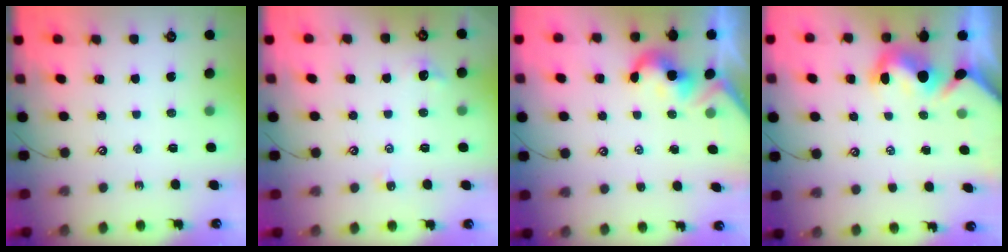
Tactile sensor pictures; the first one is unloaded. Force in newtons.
{"total": 1.6, "press": 1.5, "slide": 0.5}
{"total": 2.0, "press": 1.9, "slide": 0.5}
{"total": 3.4, "press": 3.2, "slide": 1.2}